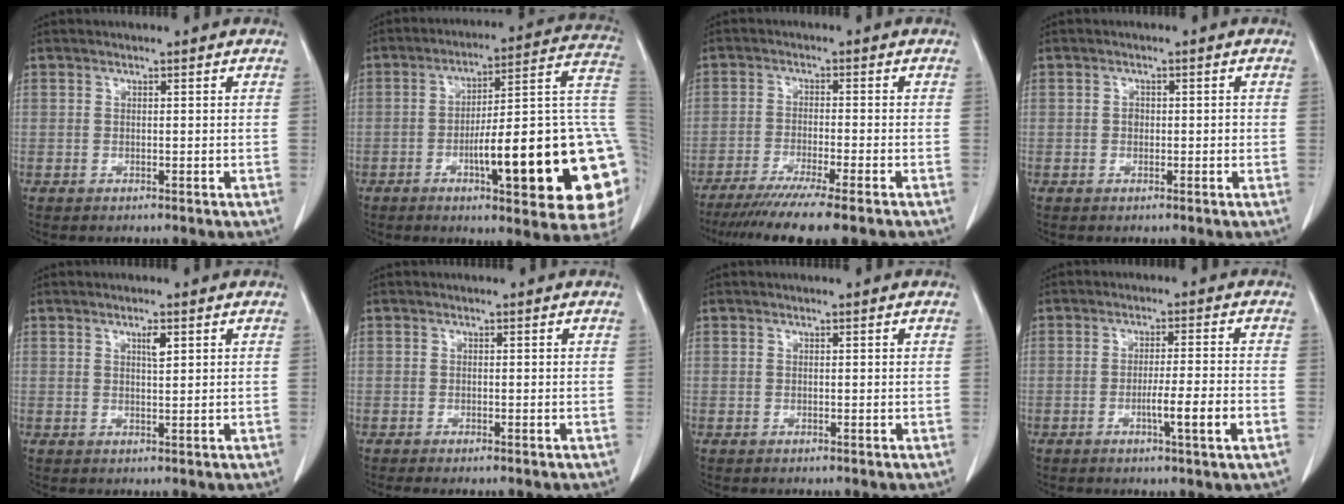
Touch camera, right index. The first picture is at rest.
{"total": 26.2, "force": [-5.3, 3.8, 25.4], "torque": [-0.242, 0.014, -0.072]}
{"total": 11.1, "force": [-8.9, -0.7, 6.6], "torque": [-0.086, -0.031, -0.139]}
{"total": 1.4, "force": [-0.2, 1.0, 0.9], "torque": [-0.014, 0.003, -0.002]}
{"total": 1.8, "force": [0.9, 0.3, 1.5], "torque": [-0.027, -0.002, 0.015]}
{"total": 1.1, "force": [-0.9, 0.0, 0.6], "torque": [-0.010, -0.004, -0.015]}
{"total": 0.0}
{"total": 6.2, "force": [-2.1, -0.6, 5.8], "torque": [-0.088, -0.009, -0.034]}